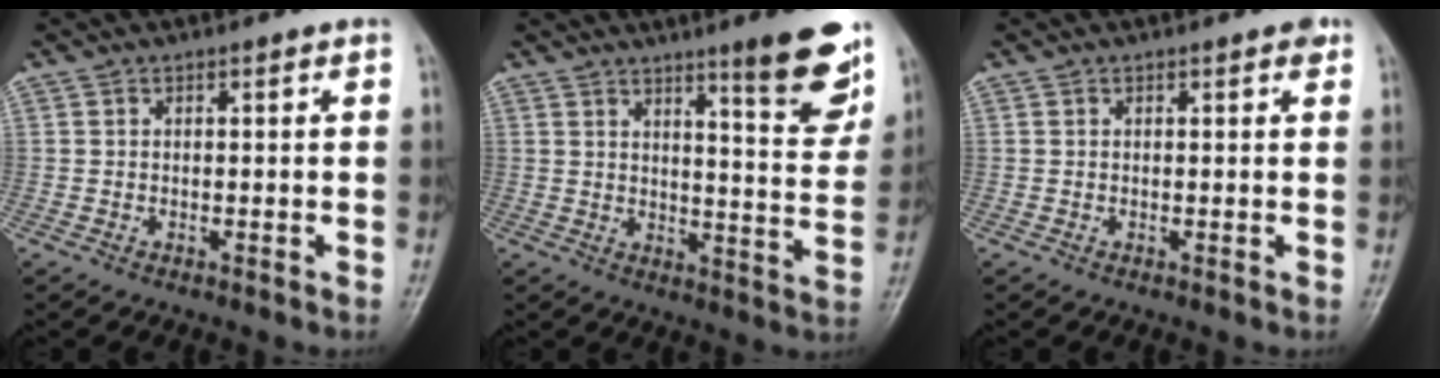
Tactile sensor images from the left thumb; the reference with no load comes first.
{"total": 12.4, "force": [7.9, 2.0, 9.4], "torque": [-0.099, -0.053, 0.112]}
{"total": 1.3, "force": [0.7, 0.6, 1.0], "torque": [-0.008, 0.000, 0.006]}